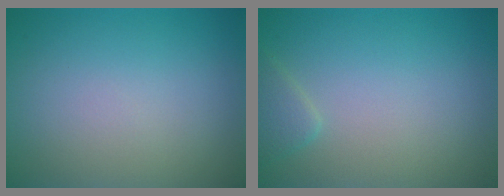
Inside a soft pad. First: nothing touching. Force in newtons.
{"total": 1.4, "press": 1.4, "slide": 0.1}